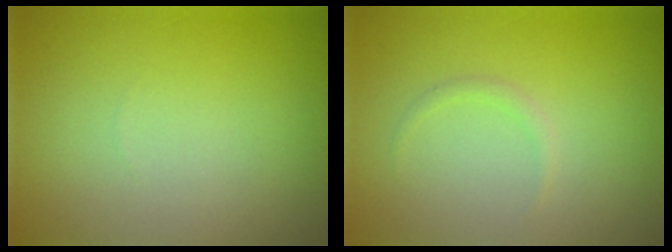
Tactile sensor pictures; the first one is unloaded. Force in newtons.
{"total": 0.7, "press": 0.7, "slide": 0.1}